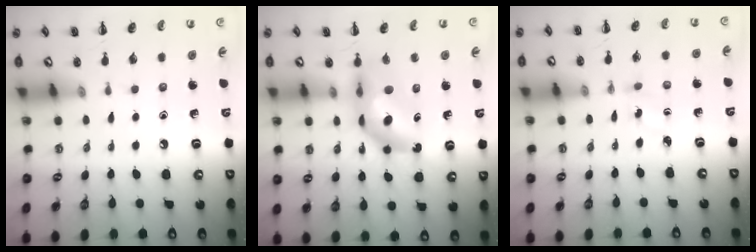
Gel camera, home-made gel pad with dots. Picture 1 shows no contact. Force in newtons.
{"total": 9.3, "press": 8.8, "slide": 3.2}
{"total": 1.5, "press": 1.4, "slide": 0.7}